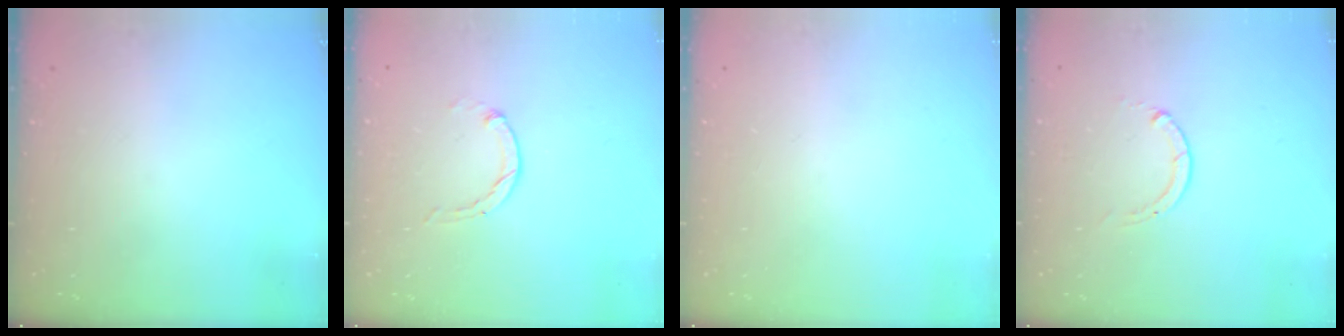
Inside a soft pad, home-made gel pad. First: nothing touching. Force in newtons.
{"total": 0.8, "press": 0.7, "slide": 0.2}
{"total": 0.0}
{"total": 0.0}